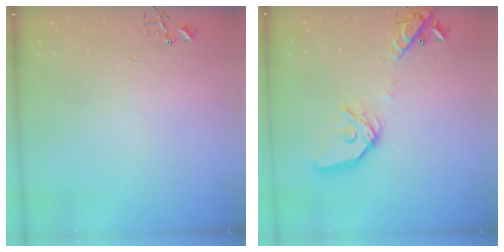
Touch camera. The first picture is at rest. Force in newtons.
{"total": 17.0, "press": 16.8, "slide": 2.6}